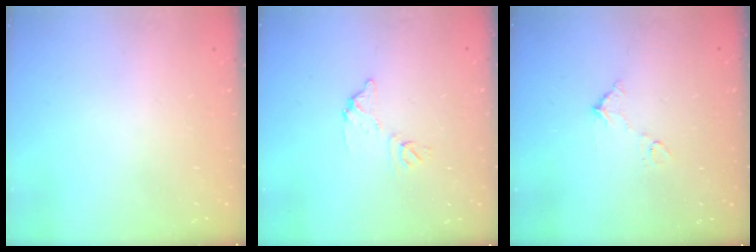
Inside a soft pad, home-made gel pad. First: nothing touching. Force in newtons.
{"total": 7.6, "press": 7.6, "slide": 0.4}
{"total": 5.9, "press": 5.9, "slide": 0.3}